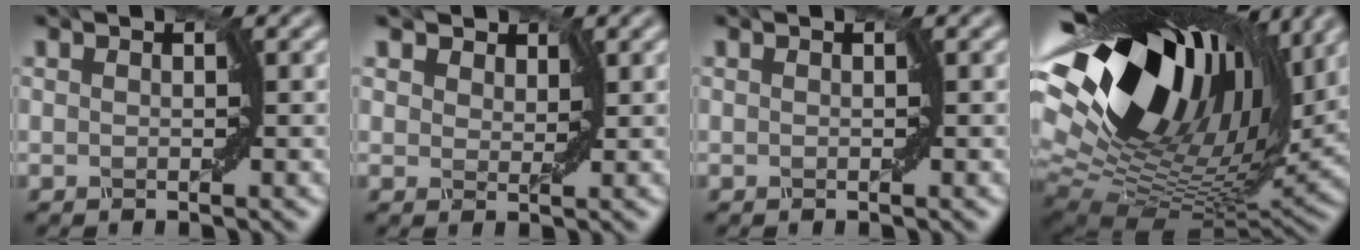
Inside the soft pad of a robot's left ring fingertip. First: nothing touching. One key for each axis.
{"total": 3.1, "fx": 2.3, "fy": 1.7, "fz": 1.2, "tx": -0.037, "ty": -0.005, "tz": 0.035}
{"total": 0.0}
{"total": 18.0, "fx": 6.9, "fy": 10.2, "fz": 13.2, "tx": -0.260, "ty": 0.022, "tz": 0.113}